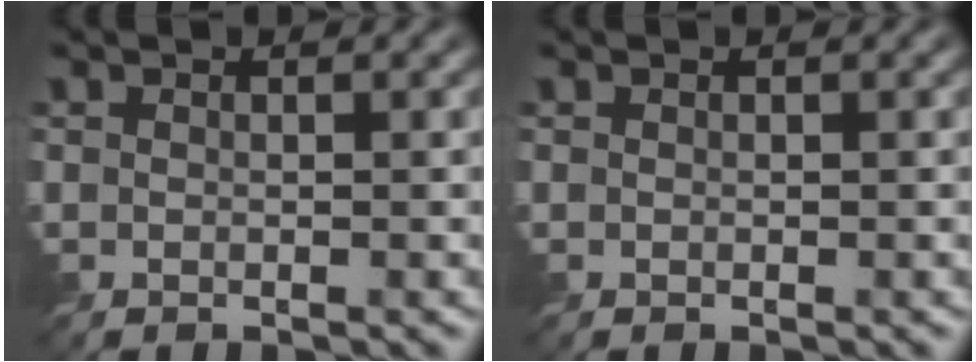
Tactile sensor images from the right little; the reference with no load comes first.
{"total": 0.0}